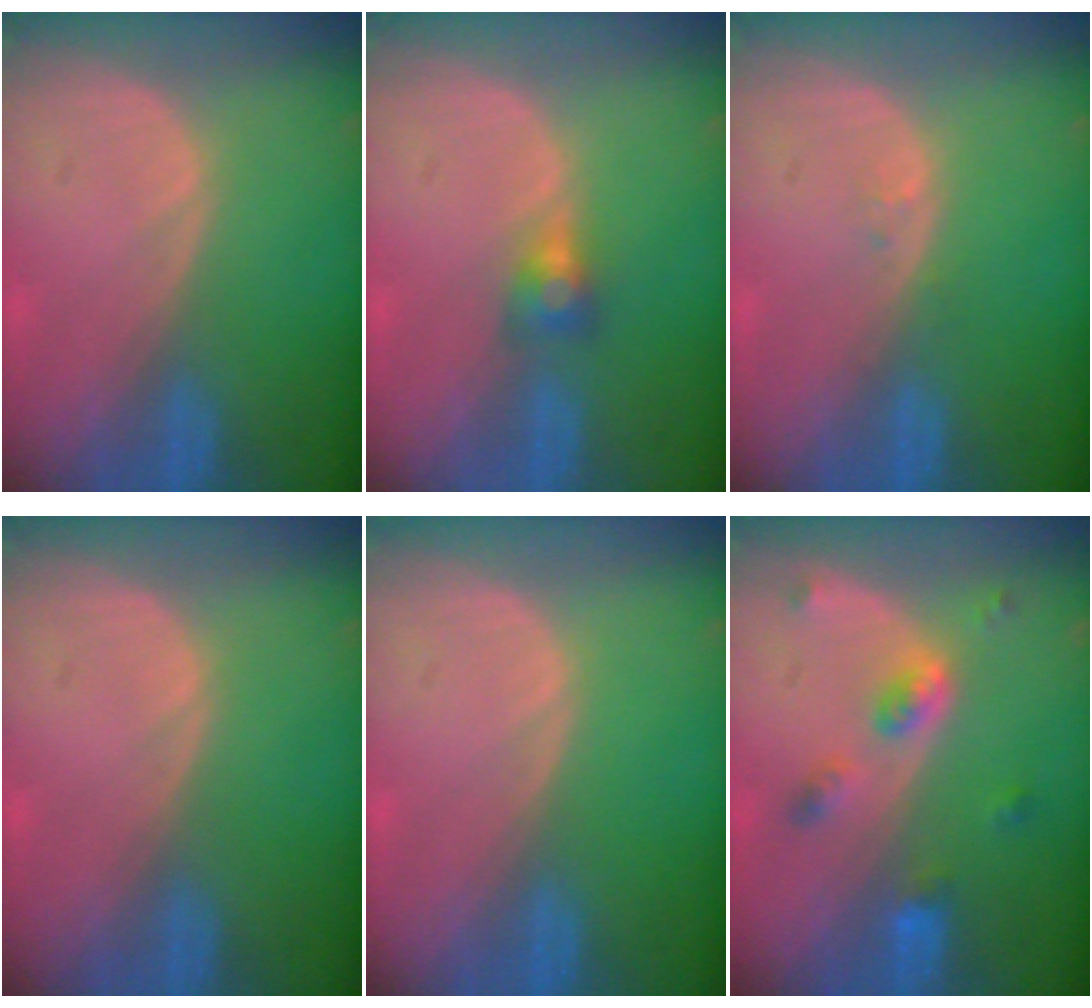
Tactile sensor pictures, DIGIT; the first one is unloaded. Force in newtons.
{"total": 2.9, "press": 2.5, "slide": 1.5}
{"total": 0.6, "press": 0.6, "slide": 0.1}
{"total": 0.0}
{"total": 0.0}
{"total": 5.1, "press": 4.5, "slide": 2.3}